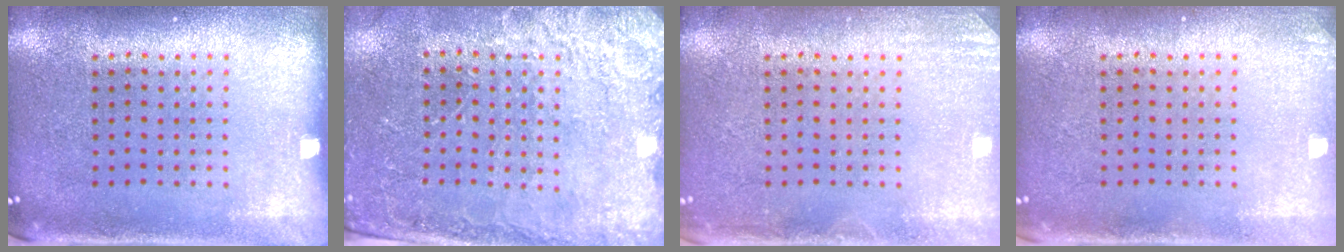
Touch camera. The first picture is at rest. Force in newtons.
{"total": 2.5, "press": 2.5, "slide": 0.5}
{"total": 1.6, "press": 1.6, "slide": 0.3}
{"total": 0.7, "press": 0.7, "slide": 0.1}